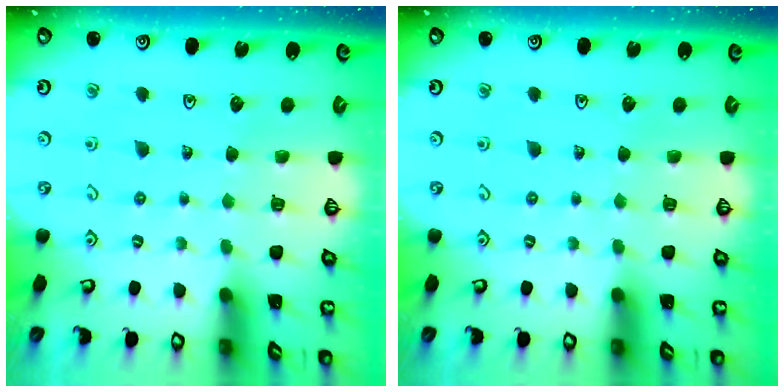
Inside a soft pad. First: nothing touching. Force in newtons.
{"total": 0.0}